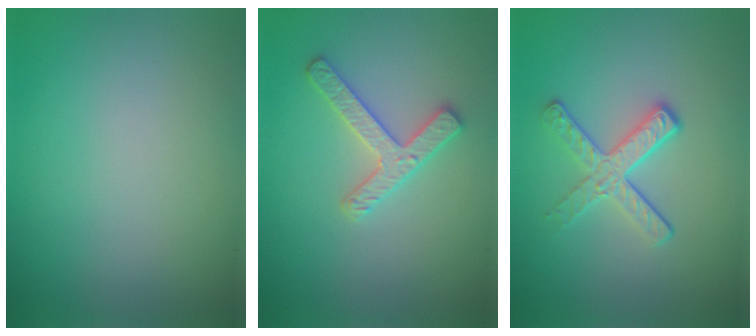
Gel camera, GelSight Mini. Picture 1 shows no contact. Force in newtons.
{"total": 2.7, "press": 2.7, "slide": 0.3}
{"total": 3.3, "press": 2.6, "slide": 2.0}